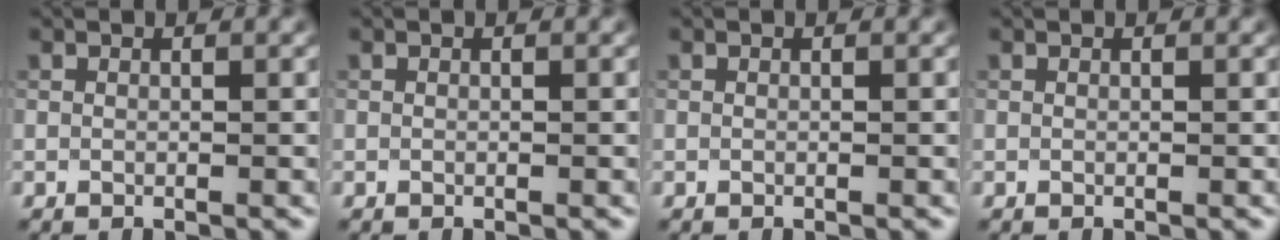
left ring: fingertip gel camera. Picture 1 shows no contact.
{"total": 0.0}
{"total": 0.0}
{"total": 0.0}